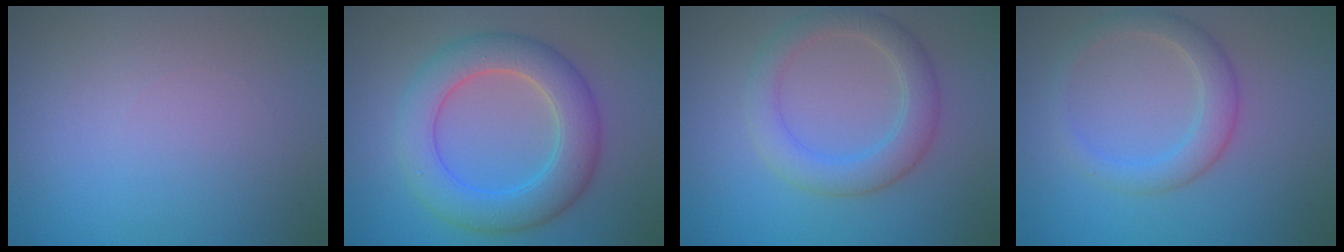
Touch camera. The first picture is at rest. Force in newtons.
{"total": 6.7, "press": 6.7, "slide": 0.4}
{"total": 4.0, "press": 4.0, "slide": 0.1}
{"total": 3.0, "press": 3.0, "slide": 0.1}